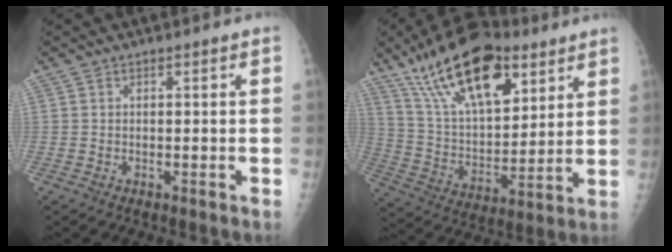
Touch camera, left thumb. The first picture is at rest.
{"total": 23.4, "force": [13.8, 10.7, 15.5], "torque": [-0.238, -0.042, 0.248]}